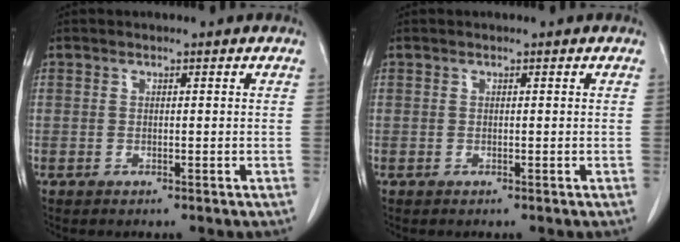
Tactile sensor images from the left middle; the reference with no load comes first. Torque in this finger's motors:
{"motor_torque": [-0.04, 0.00, 0.03, 0.00]}